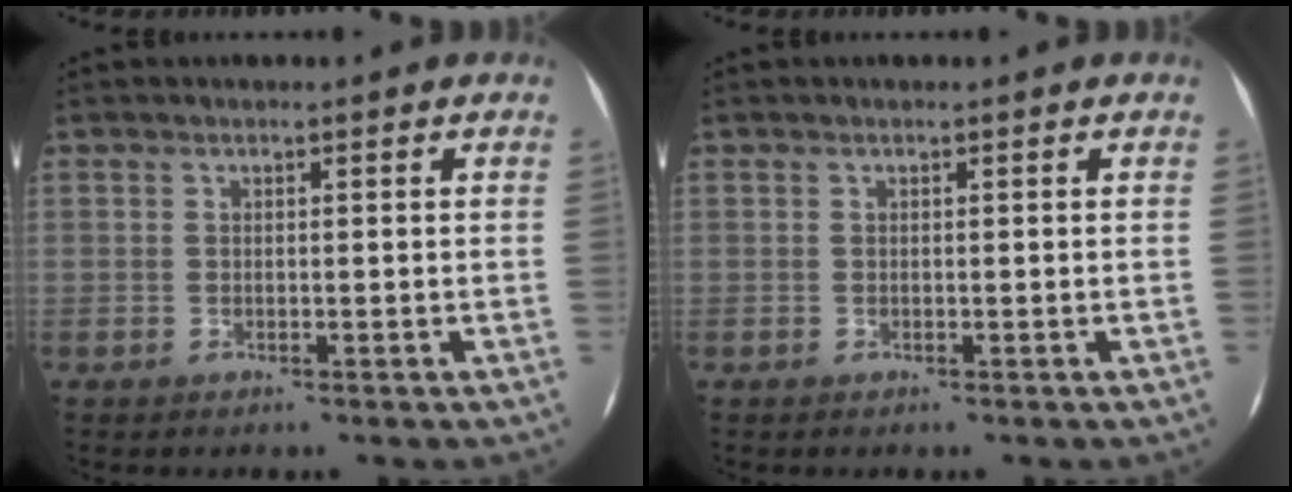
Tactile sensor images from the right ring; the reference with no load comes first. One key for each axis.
{"total": 0.0}